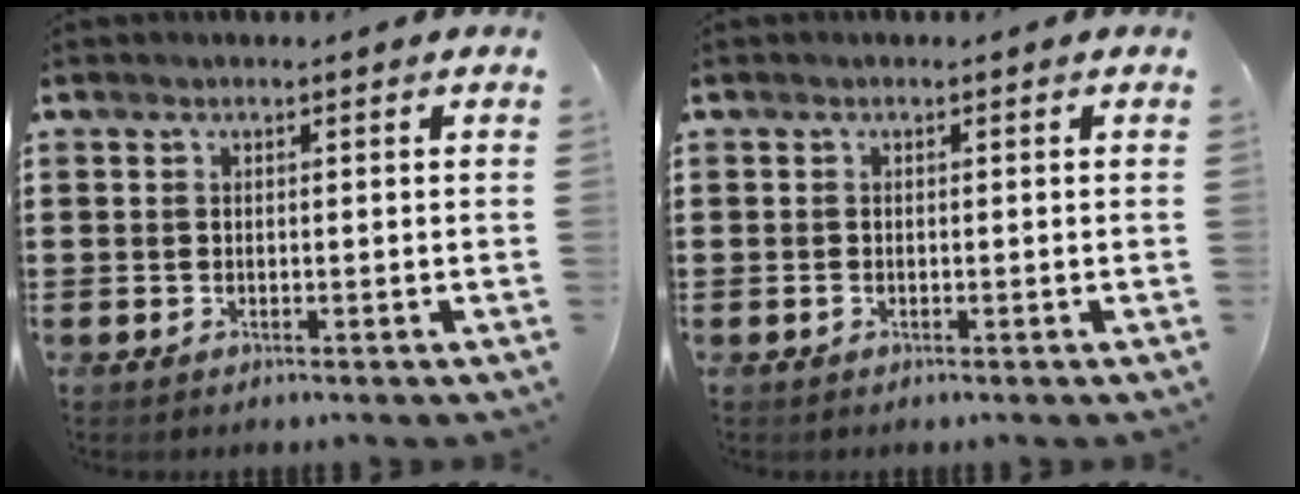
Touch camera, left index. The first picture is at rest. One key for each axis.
{"total": 0.6, "fx": -0.3, "fy": 0.3, "fz": 0.4, "tx": -0.010, "ty": -0.003, "tz": -0.005}